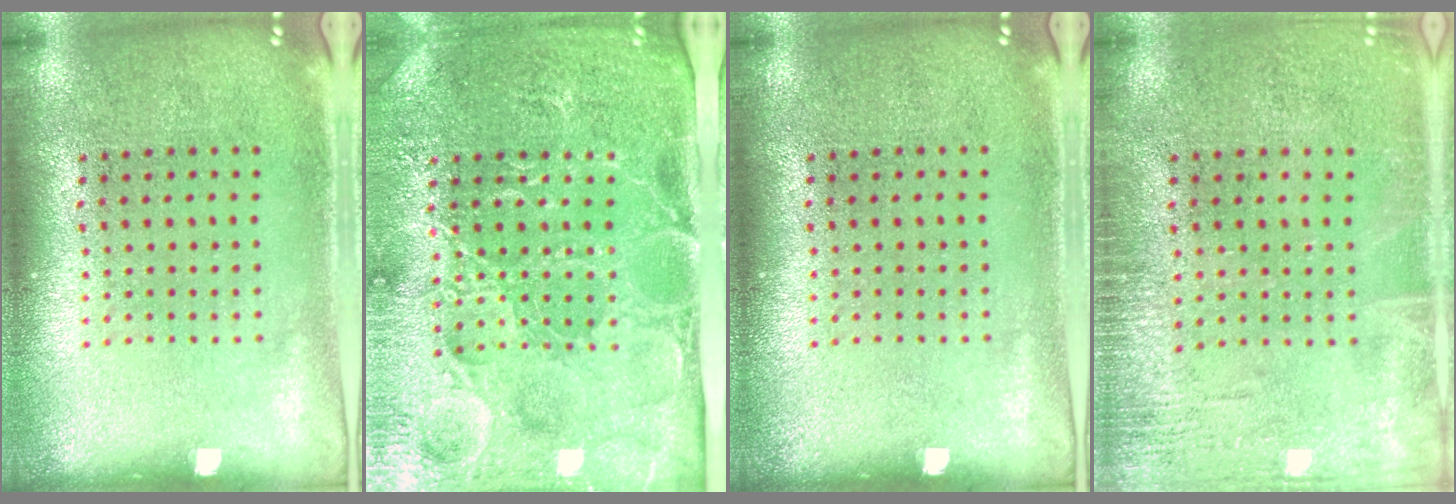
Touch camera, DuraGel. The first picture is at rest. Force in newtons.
{"total": 4.9, "press": 4.5, "slide": 1.9}
{"total": 0.0}
{"total": 2.4, "press": 2.4, "slide": 0.3}